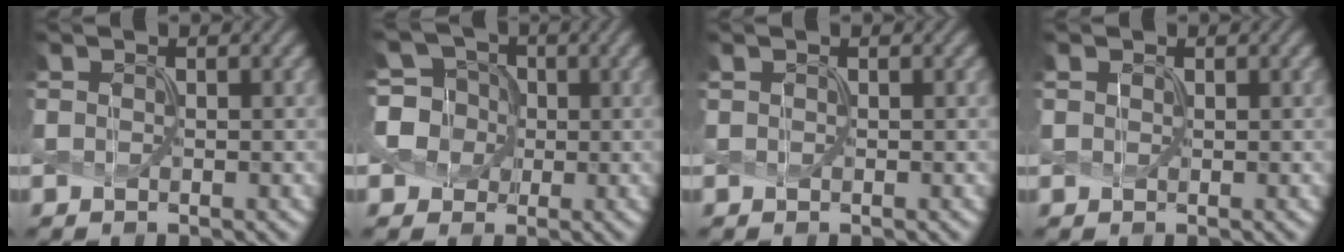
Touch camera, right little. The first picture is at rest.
{"total": 6.4, "force": [0.3, 5.9, 2.6], "torque": [-0.050, 0.032, -0.025]}
{"total": 0.0}
{"total": 0.6, "force": [0.4, 0.4, 0.2], "torque": [-0.006, 0.000, 0.012]}